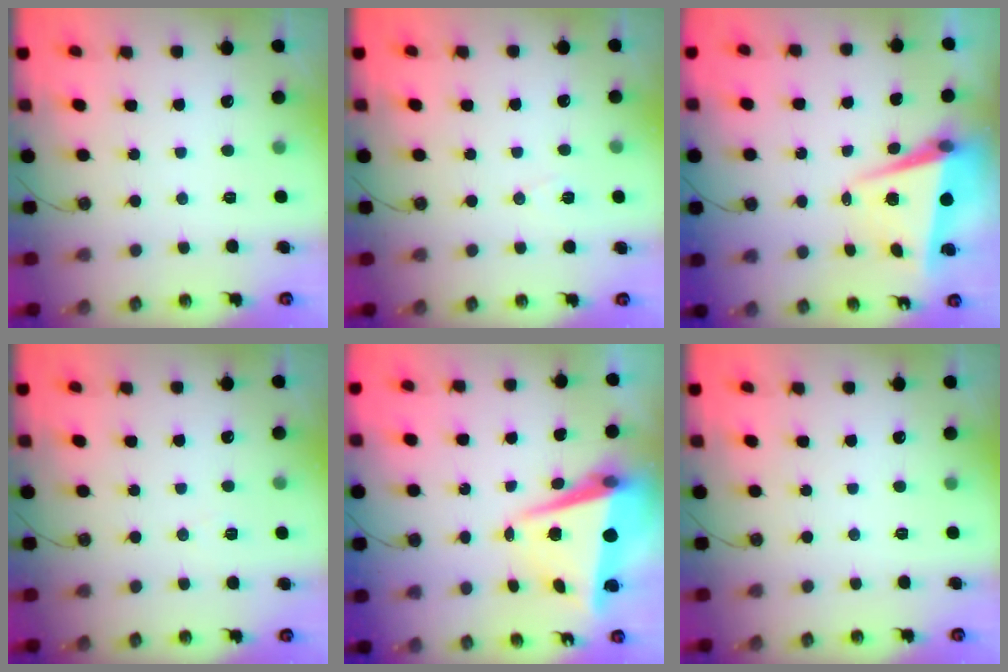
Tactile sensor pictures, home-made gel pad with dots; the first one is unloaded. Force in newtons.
{"total": 6.7, "press": 5.1, "slide": 4.3}
{"total": 6.8, "press": 6.8, "slide": 1.1}
{"total": 4.9, "press": 3.3, "slide": 3.6}
{"total": 8.1, "press": 7.8, "slide": 2.2}
{"total": 0.0}